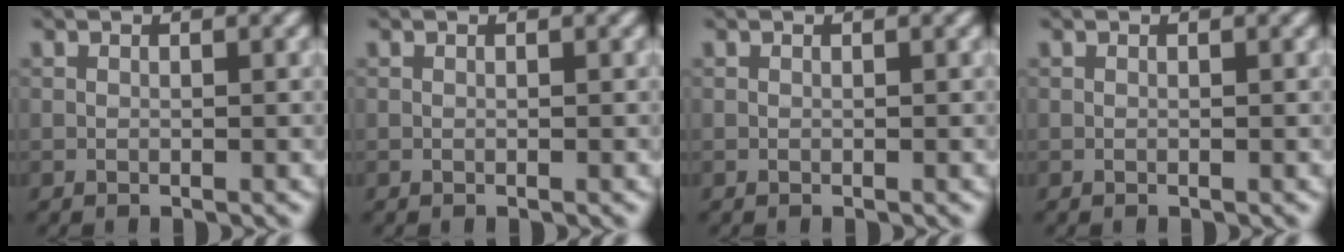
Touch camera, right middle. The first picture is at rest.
{"total": 0.0}
{"total": 0.0}
{"total": 0.0}